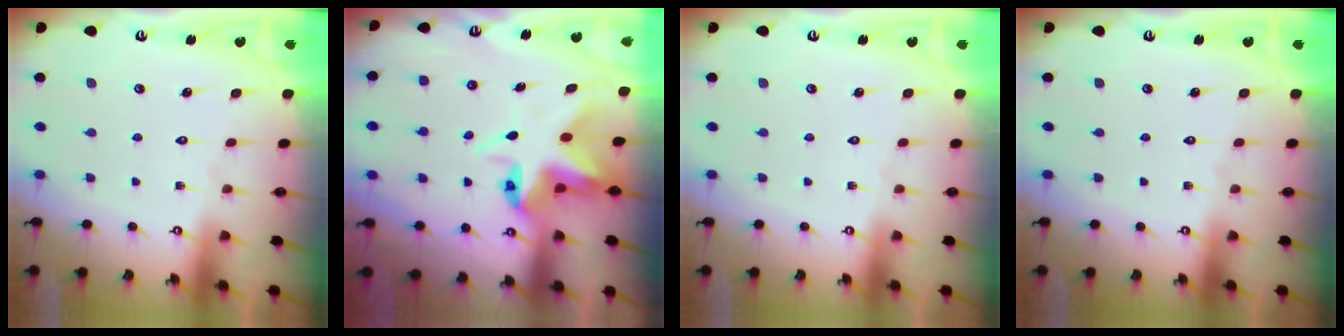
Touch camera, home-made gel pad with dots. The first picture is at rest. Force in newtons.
{"total": 8.2, "press": 8.1, "slide": 0.6}
{"total": 0.0}
{"total": 0.0}